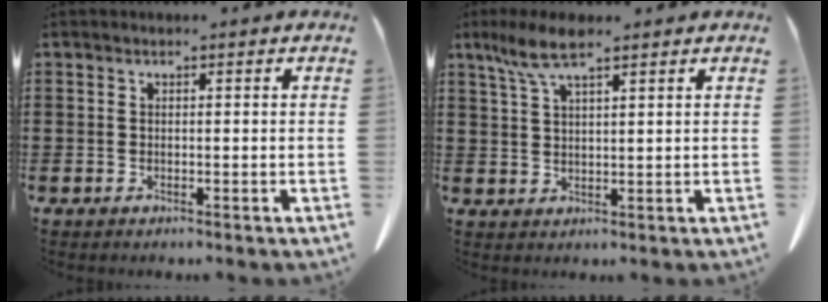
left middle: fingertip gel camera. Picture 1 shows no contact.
{"total": 5.8, "force": [3.5, 1.3, 4.5], "torque": [-0.094, 0.004, 0.063]}